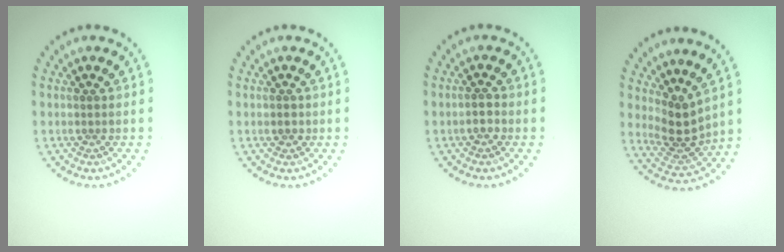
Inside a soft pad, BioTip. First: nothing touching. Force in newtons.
{"total": 1.0, "press": 0.9, "slide": 0.4}
{"total": 1.2, "press": 1.0, "slide": 0.5}
{"total": 3.5, "press": 3.0, "slide": 1.9}